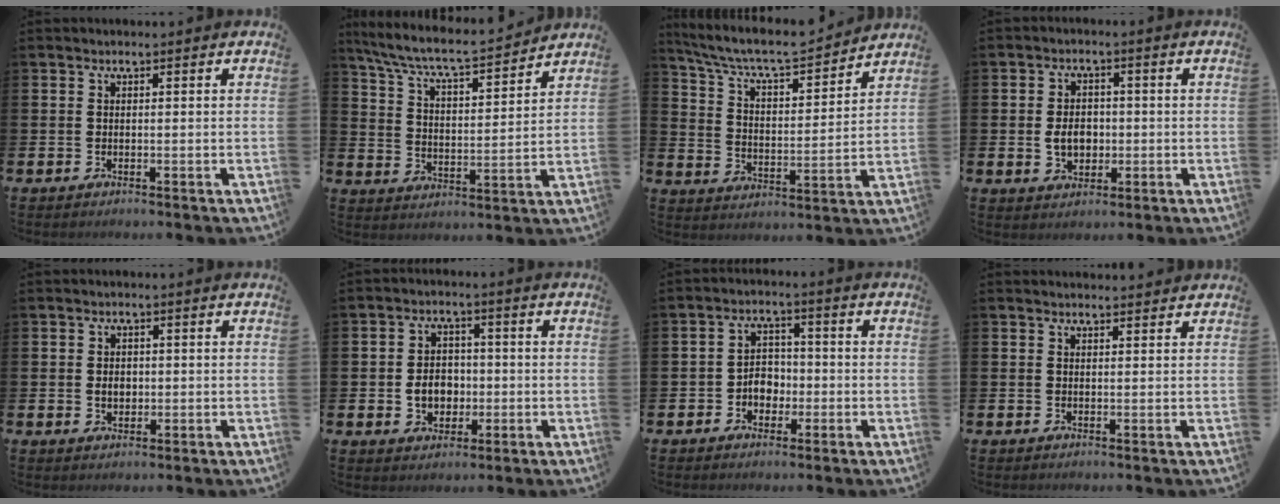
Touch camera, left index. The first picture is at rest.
{"total": 7.4, "force": [7.0, 0.7, 2.5], "torque": [-0.080, -0.054, 0.117]}
{"total": 7.8, "force": [7.1, 1.6, 2.6], "torque": [-0.087, -0.052, 0.121]}
{"total": 4.1, "force": [-0.4, 3.0, 2.7], "torque": [-0.035, 0.002, -0.014]}
{"total": 2.1, "force": [0.0, 1.6, 1.3], "torque": [-0.006, 0.000, -0.006]}
{"total": 4.7, "force": [-0.8, 3.7, 2.7], "torque": [-0.036, 0.001, -0.023]}
{"total": 3.7, "force": [-1.4, 2.9, 1.9], "torque": [-0.028, 0.005, -0.034]}
{"total": 1.2, "force": [1.2, 0.1, 0.1], "torque": [0.010, -0.007, 0.019]}